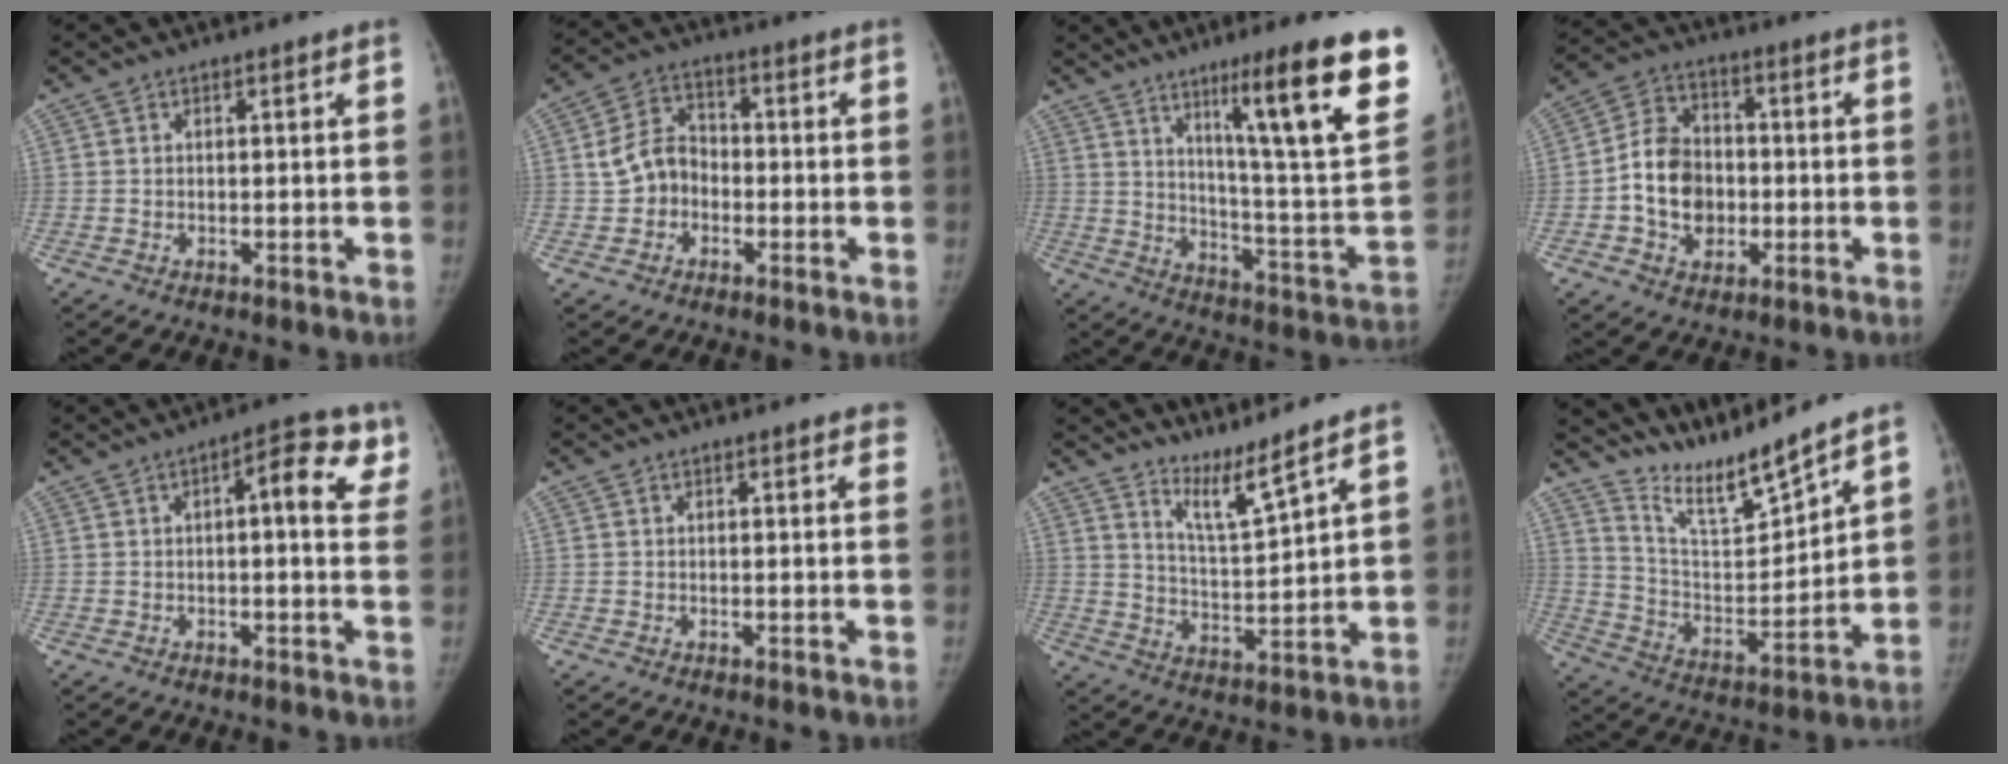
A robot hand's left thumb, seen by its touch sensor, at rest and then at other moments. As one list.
[{"total": 7.6, "force": [-1.2, 6.3, 4.1], "torque": [-0.055, 0.030, -0.033]}, {"total": 25.7, "force": [13.4, 3.0, 21.7], "torque": [-0.284, -0.058, 0.206]}, {"total": 11.7, "force": [-1.8, 9.2, 7.0], "torque": [-0.094, 0.021, -0.035]}, {"total": 8.8, "force": [2.9, 3.3, 7.6], "torque": [-0.073, 0.008, 0.026]}, {"total": 2.6, "force": [2.1, 0.8, 1.2], "torque": [0.004, -0.002, 0.011]}, {"total": 6.7, "force": [5.8, -0.7, 3.4], "torque": [-0.063, -0.069, 0.114]}, {"total": 11.9, "force": [11.2, 0.0, 3.7], "torque": [-0.052, -0.083, 0.222]}]